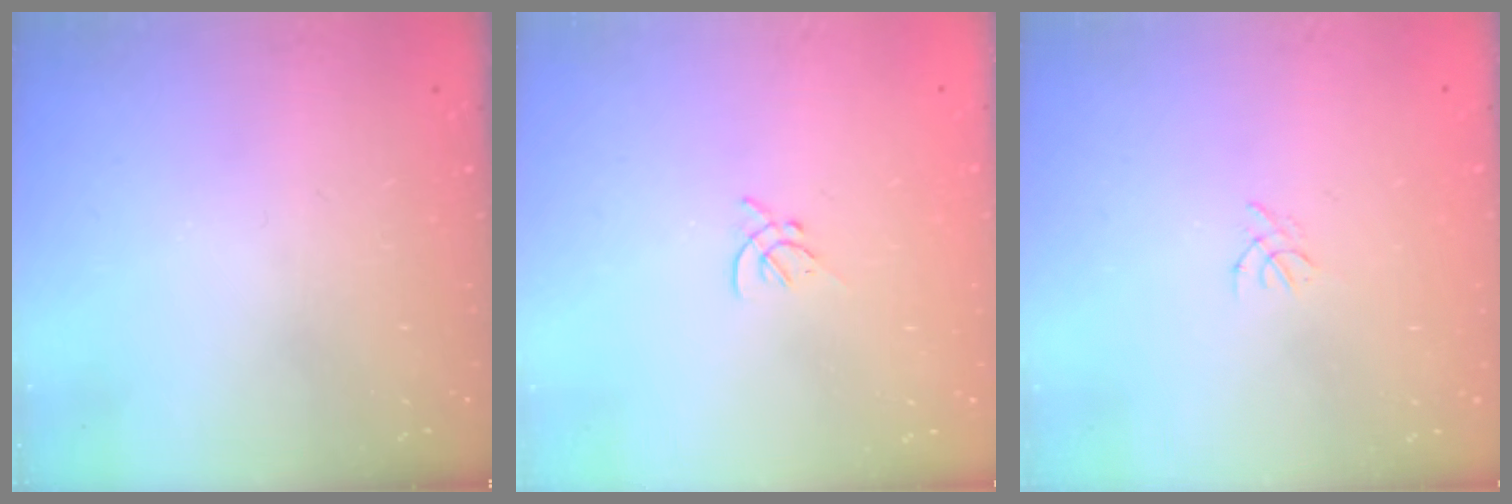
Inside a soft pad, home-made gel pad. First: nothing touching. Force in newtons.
{"total": 2.2, "press": 2.1, "slide": 0.6}
{"total": 0.8, "press": 0.7, "slide": 0.3}